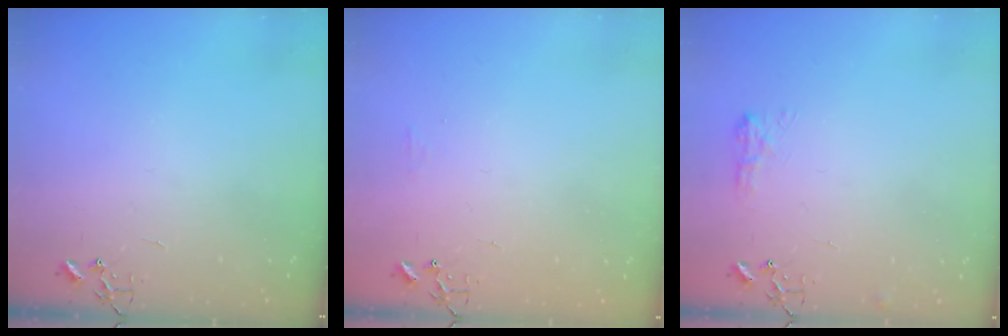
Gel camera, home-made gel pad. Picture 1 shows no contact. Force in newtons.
{"total": 5.1, "press": 5.1, "slide": 0.7}
{"total": 8.0, "press": 7.9, "slide": 0.7}